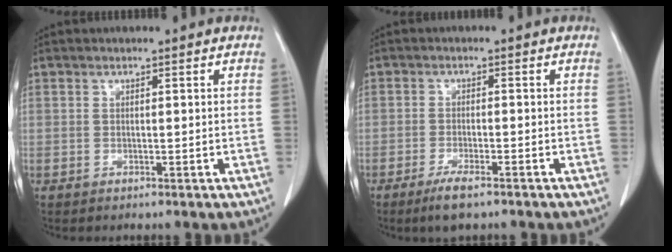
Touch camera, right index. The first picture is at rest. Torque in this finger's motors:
{"motor_torque": [0.26, -0.32, -0.04, -0.01]}